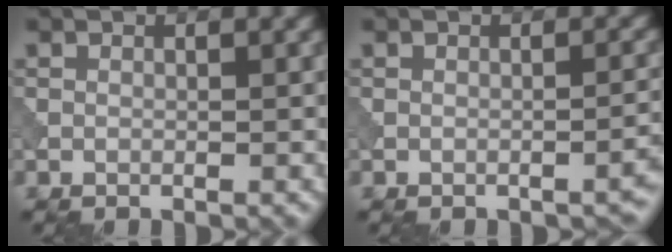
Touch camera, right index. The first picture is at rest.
{"total": 1.6, "force": [-0.9, 0.5, 1.2], "torque": [-0.011, 0.005, -0.014]}